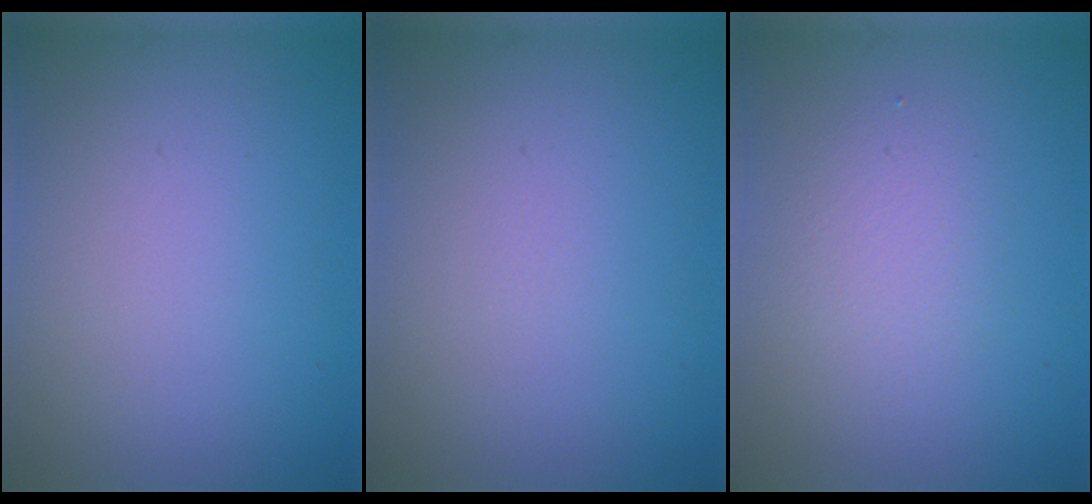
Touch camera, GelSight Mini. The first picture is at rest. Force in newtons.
{"total": 0.0}
{"total": 2.0, "press": 2.0, "slide": 0.1}